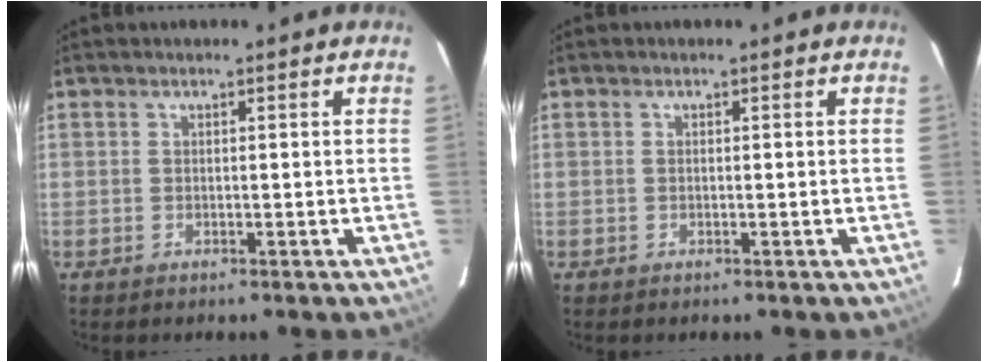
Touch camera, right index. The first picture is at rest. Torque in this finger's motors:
{"motor_torque": [0.26, 0.17, 0.00, 0.00]}